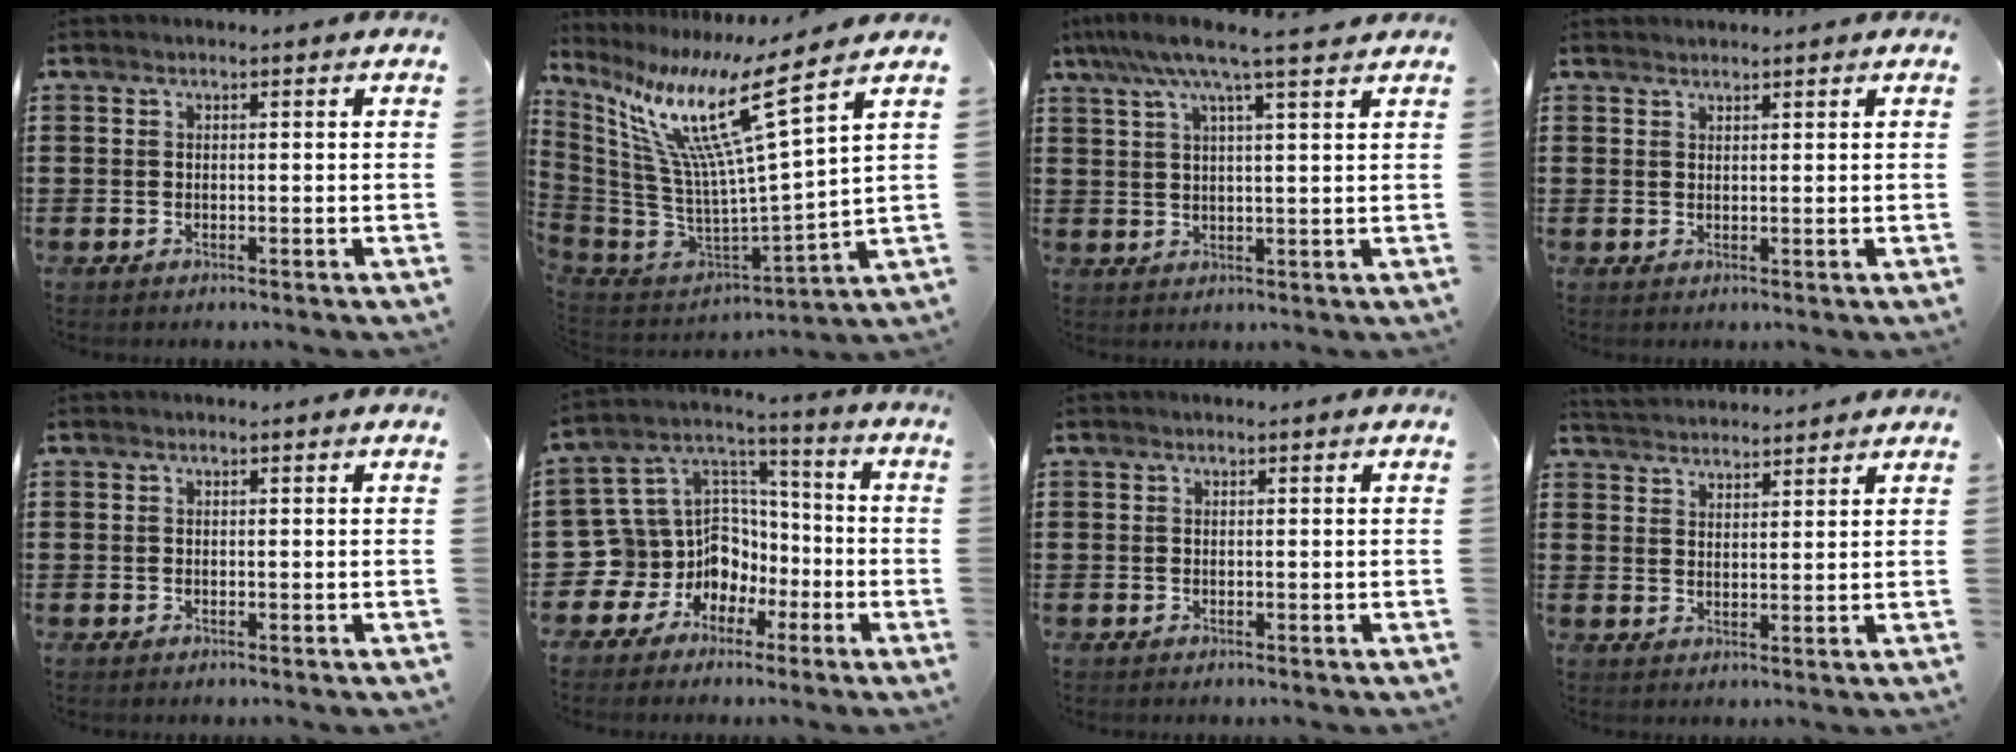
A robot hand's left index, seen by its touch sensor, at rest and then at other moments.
{"total": 14.9, "force": [8.7, 1.2, 12.1], "torque": [-0.281, -0.066, 0.129]}
{"total": 7.1, "force": [5.3, 0.4, 4.7], "torque": [-0.108, -0.010, 0.093]}
{"total": 1.1, "force": [1.1, 0.2, 0.0], "torque": [-0.001, 0.000, 0.023]}
{"total": 0.0}
{"total": 11.3, "force": [-3.6, 10.6, 1.5], "torque": [-0.088, -0.016, -0.046]}
{"total": 0.0}
{"total": 3.0, "force": [3.0, 0.0, -0.3], "torque": [-0.004, -0.009, 0.055]}